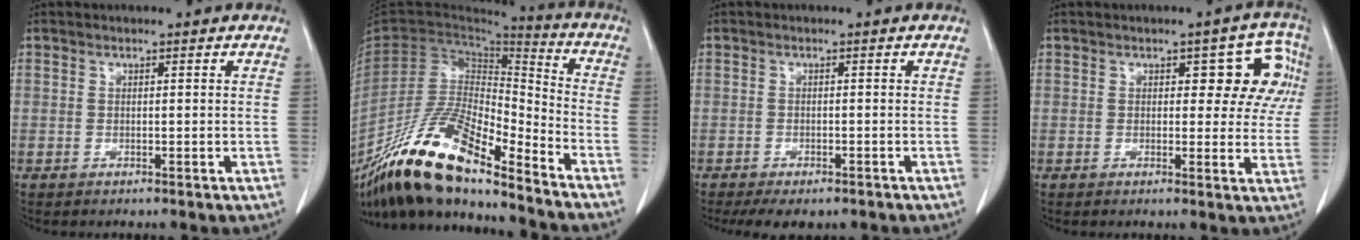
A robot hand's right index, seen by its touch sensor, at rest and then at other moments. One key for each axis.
{"total": 22.6, "fx": -17.5, "fy": 4.3, "fz": 13.6, "tx": -0.274, "ty": -0.018, "tz": -0.322}
{"total": 5.7, "fx": -4.3, "fy": 2.7, "fz": 2.5, "tx": -0.027, "ty": -0.003, "tz": -0.056}
{"total": 7.8, "fx": 1.9, "fy": 4.1, "fz": 6.4, "tx": -0.050, "ty": 0.027, "tz": 0.021}